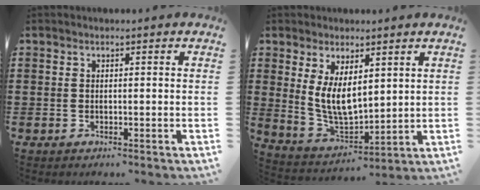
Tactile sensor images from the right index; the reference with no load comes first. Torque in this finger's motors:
{"motor_torque": [0.60, 0.45, 0.44, 0.16]}